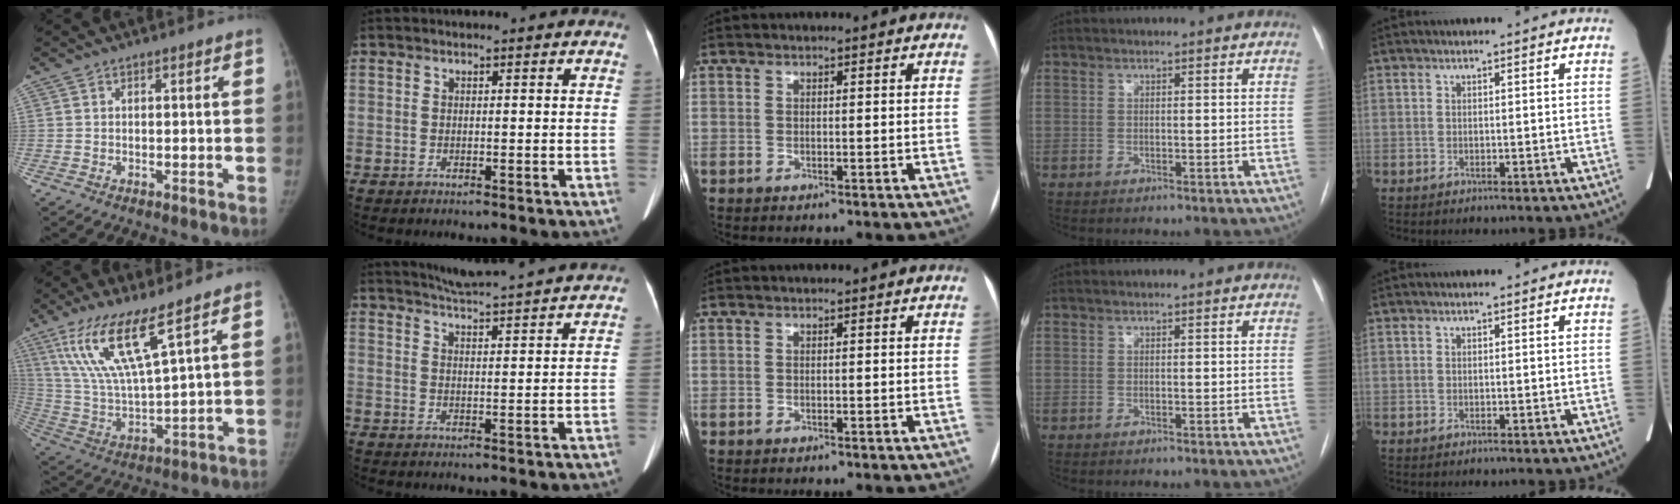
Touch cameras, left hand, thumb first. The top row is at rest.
{"thumb": {"total": 14.4, "force": [8.5, 2.3, 11.4], "torque": [-0.237, -0.044, 0.179]}, "index": {"total": 11.8, "force": [11.0, -0.4, 4.2], "torque": [-0.074, 0.014, 0.145]}}